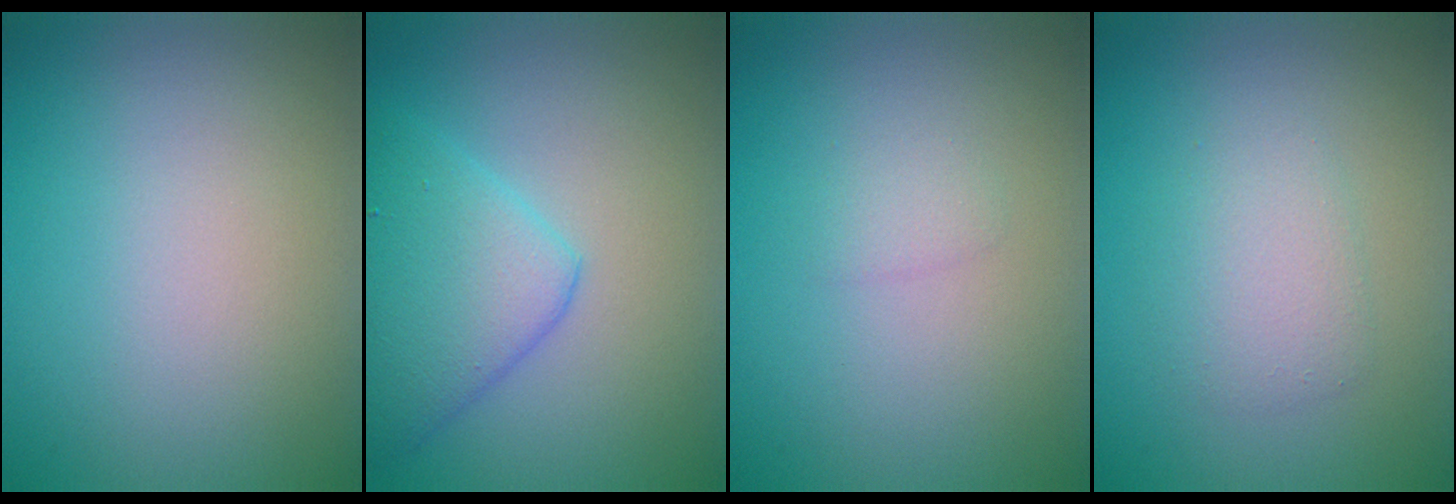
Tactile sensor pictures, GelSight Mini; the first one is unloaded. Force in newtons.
{"total": 5.0, "press": 5.0, "slide": 0.2}
{"total": 0.9, "press": 0.9, "slide": 0.1}
{"total": 2.4, "press": 2.4, "slide": 0.1}